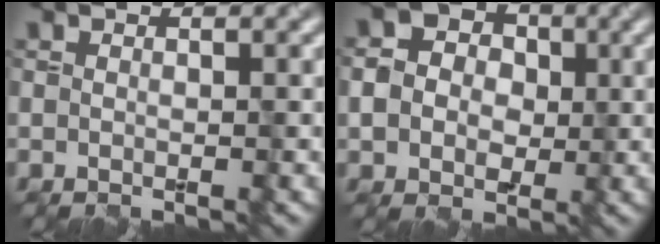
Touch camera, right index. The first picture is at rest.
{"total": 4.5, "force": [0.2, 3.9, 2.2], "torque": [-0.040, 0.006, -0.007]}